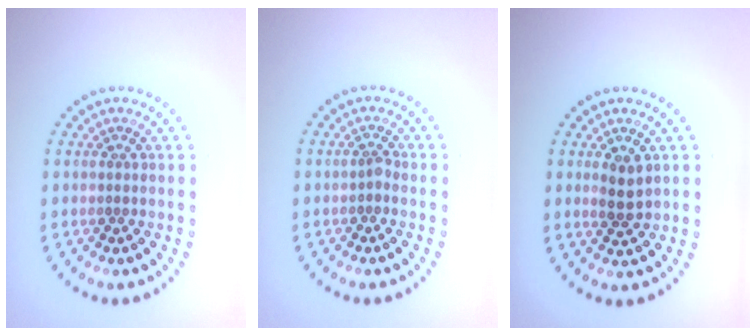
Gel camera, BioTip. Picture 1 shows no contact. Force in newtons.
{"total": 0.8, "press": 0.5, "slide": 0.5}
{"total": 2.2, "press": 2.1, "slide": 0.4}